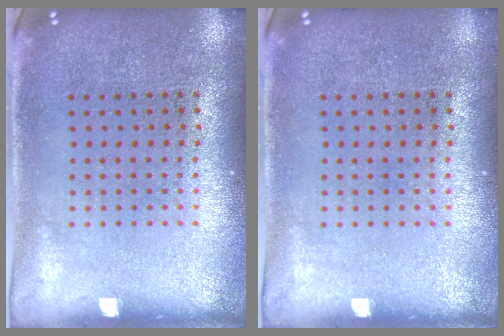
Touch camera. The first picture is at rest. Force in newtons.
{"total": 0.0}